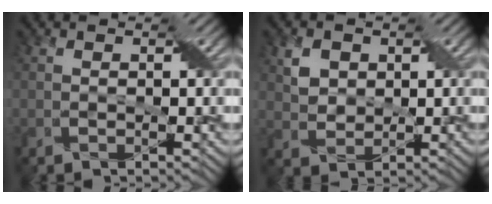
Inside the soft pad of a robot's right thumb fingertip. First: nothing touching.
{"total": 3.4, "force": [1.3, 2.7, 1.6], "torque": [-0.042, 0.003, 0.027]}